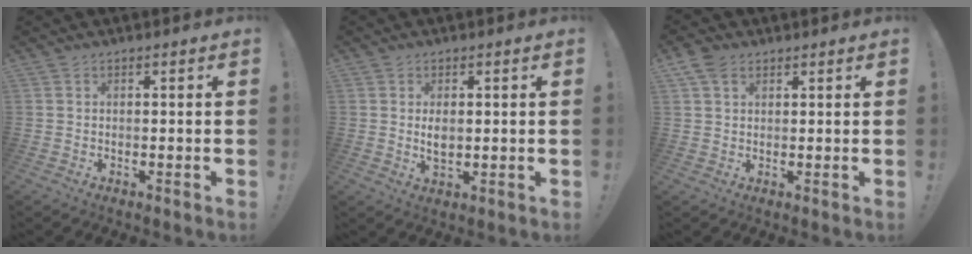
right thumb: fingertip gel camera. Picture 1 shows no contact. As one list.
[{"total": 3.7, "force": [0.5, 2.2, 3.0], "torque": [-0.042, -0.007, 0.003]}, {"total": 4.6, "force": [2.6, 3.2, 2.2], "torque": [-0.034, -0.006, 0.049]}]